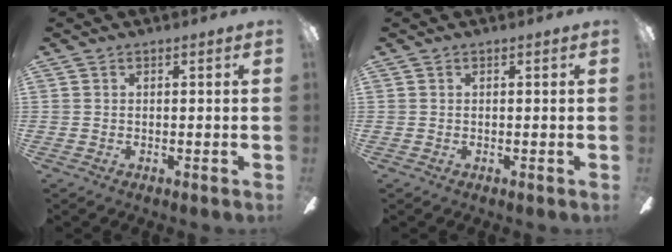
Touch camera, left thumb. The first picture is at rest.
{"total": 0.0}